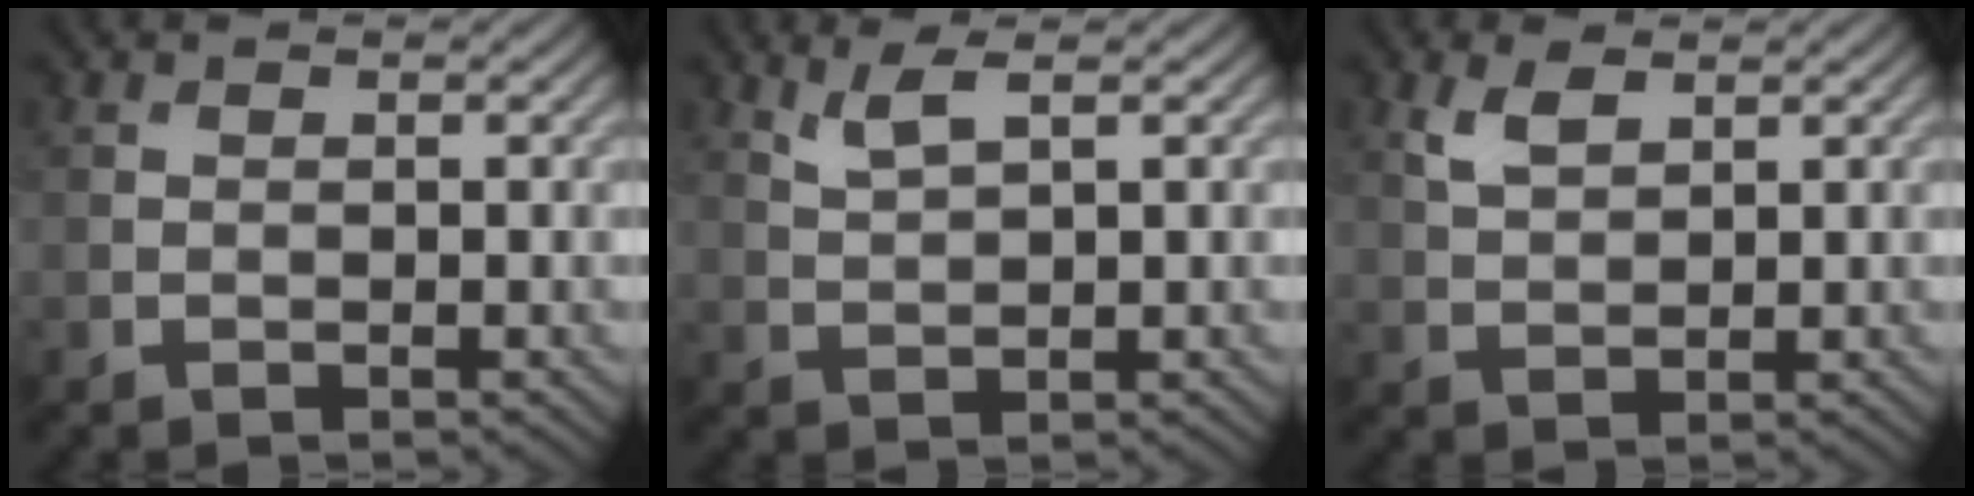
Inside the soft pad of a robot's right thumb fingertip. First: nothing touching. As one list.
[{"total": 2.6, "force": [1.8, 0.4, 1.8], "torque": [-0.048, 0.002, 0.043]}, {"total": 3.0, "force": [1.8, 1.3, 2.0], "torque": [-0.049, 0.000, 0.039]}]